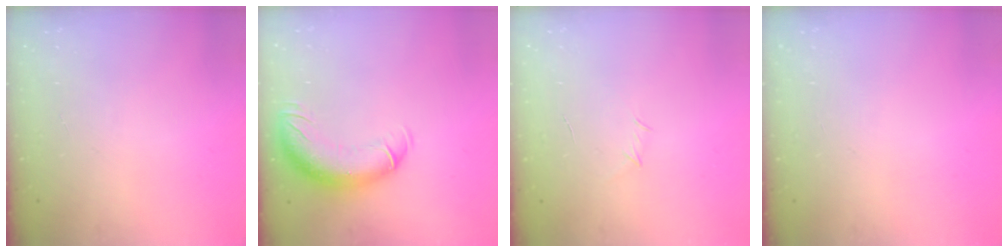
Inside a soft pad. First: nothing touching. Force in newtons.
{"total": 13.5, "press": 13.2, "slide": 2.9}
{"total": 3.2, "press": 3.1, "slide": 0.8}
{"total": 0.0}